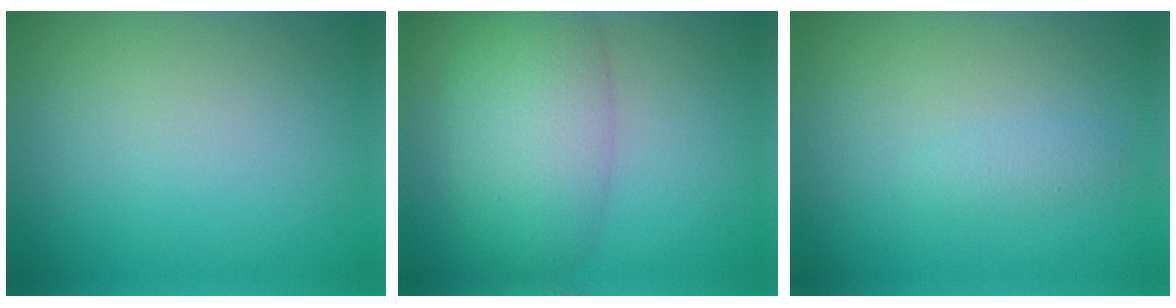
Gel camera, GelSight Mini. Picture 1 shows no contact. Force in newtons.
{"total": 6.7, "press": 6.6, "slide": 0.6}
{"total": 1.0, "press": 1.0, "slide": 0.1}